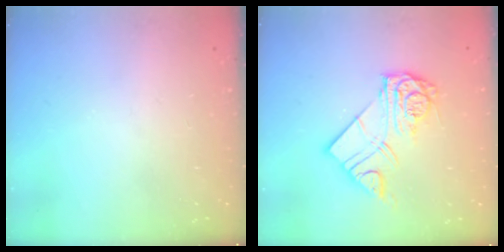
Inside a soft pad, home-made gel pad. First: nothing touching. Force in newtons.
{"total": 11.3, "press": 11.3, "slide": 0.8}